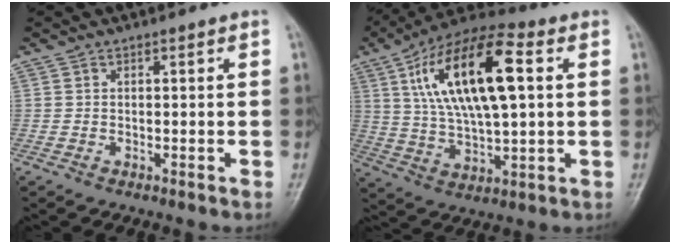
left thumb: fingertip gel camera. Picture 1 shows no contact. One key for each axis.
{"total": 20.2, "fx": 5.1, "fy": 8.0, "fz": 17.9, "tx": -0.314, "ty": 0.012, "tz": 0.083}